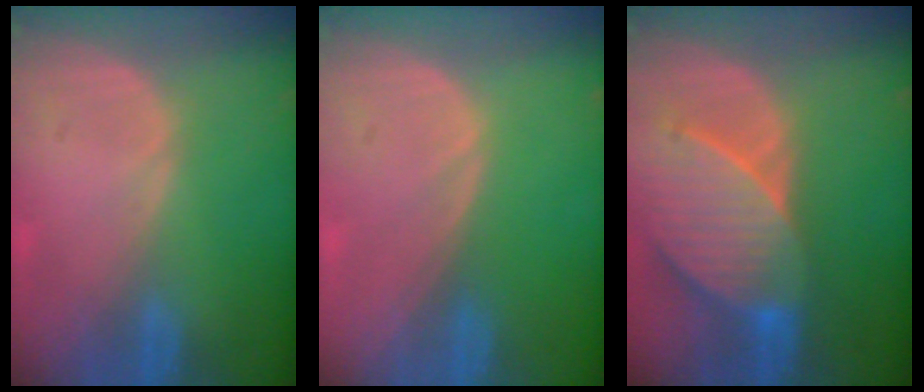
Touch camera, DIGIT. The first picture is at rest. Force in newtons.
{"total": 0.0}
{"total": 9.6, "press": 8.7, "slide": 4.1}